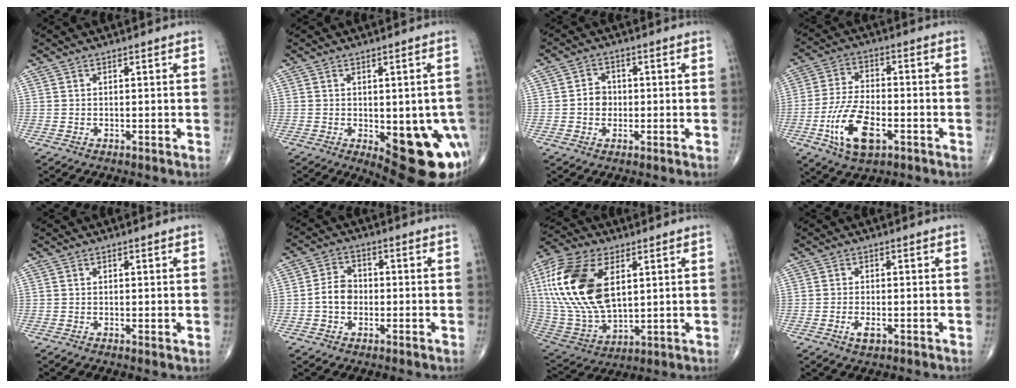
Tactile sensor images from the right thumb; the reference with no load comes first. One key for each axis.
{"total": 17.2, "fx": -5.5, "fy": 7.1, "fz": 14.7, "tx": -0.125, "ty": 0.000, "tz": -0.048}
{"total": 3.8, "fx": -0.4, "fy": 3.3, "fz": 1.8, "tx": -0.013, "ty": 0.008, "tz": -0.012}
{"total": 12.5, "fx": -4.7, "fy": 6.1, "fz": 9.9, "tx": -0.190, "ty": 0.013, "tz": -0.084}
{"total": 0.8, "fx": -0.1, "fy": 0.3, "fz": 0.8, "tx": -0.013, "ty": -0.004, "tz": -0.004}
{"total": 5.3, "fx": -0.9, "fy": 4.1, "fz": 3.2, "tx": -0.045, "ty": 0.018, "tz": -0.025}
{"total": 23.1, "fx": 6.0, "fy": 12.8, "fz": 18.3, "tx": -0.387, "ty": -0.020, "tz": 0.113}
{"total": 2.6, "fx": -1.1, "fy": 1.2, "fz": 2.1, "tx": -0.038, "ty": -0.001, "tz": -0.019}